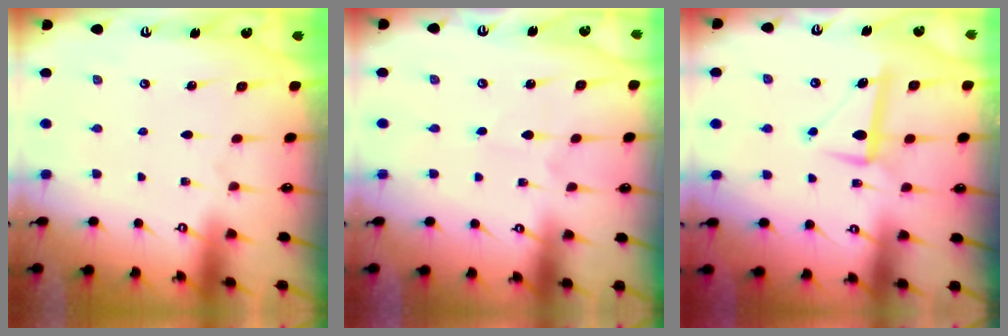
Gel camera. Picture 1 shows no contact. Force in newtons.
{"total": 2.6, "press": 2.6, "slide": 0.2}
{"total": 8.1, "press": 8.0, "slide": 1.6}